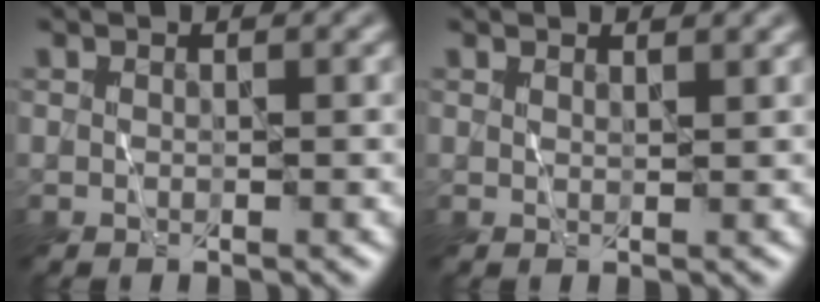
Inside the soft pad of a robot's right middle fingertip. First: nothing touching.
{"total": 0.9, "force": [0.9, -0.2, 0.1], "torque": [-0.002, -0.003, 0.013]}